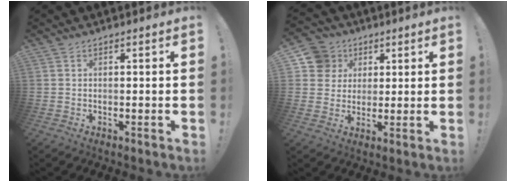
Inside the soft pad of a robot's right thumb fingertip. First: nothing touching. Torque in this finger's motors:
{"motor_torque": [0.23, 0.16, 0.26, 0.15, -0.02]}